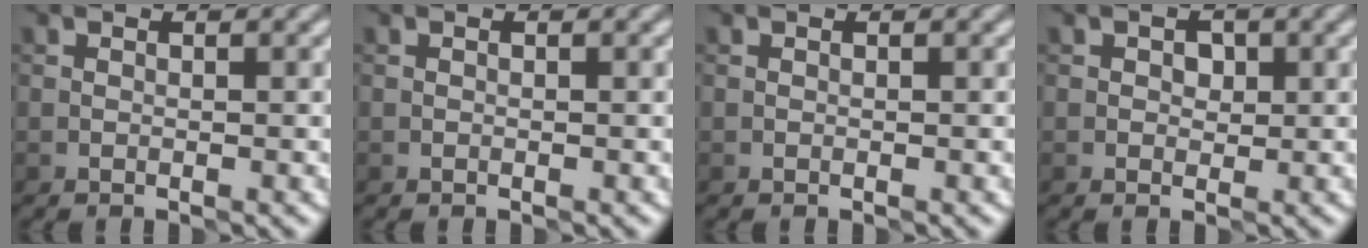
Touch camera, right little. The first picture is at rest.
{"total": 0.0}
{"total": 0.0}
{"total": 1.1, "force": [0.2, 0.8, 0.6], "torque": [-0.008, 0.001, 0.006]}